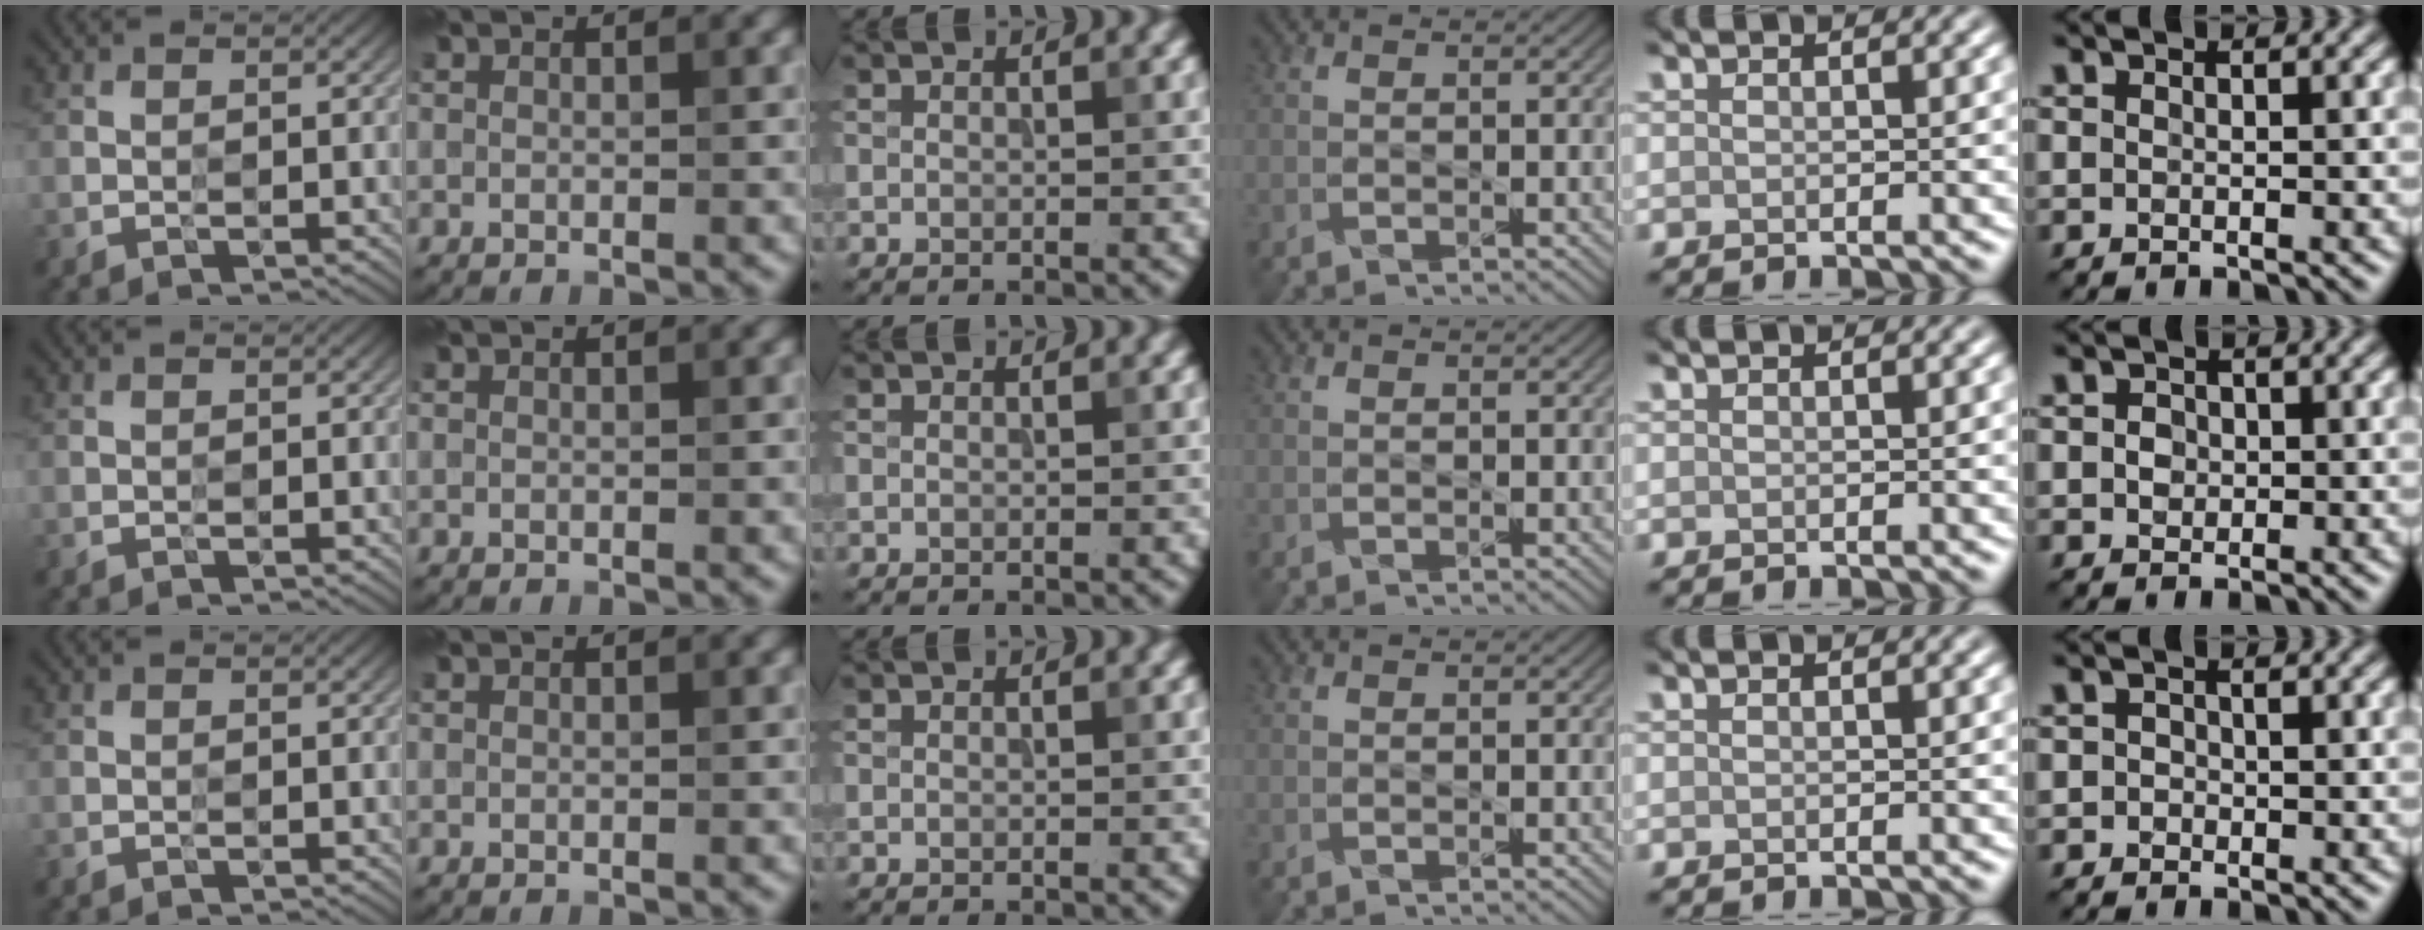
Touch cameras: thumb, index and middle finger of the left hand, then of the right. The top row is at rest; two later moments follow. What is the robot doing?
{"motion": "press", "object": "button"}